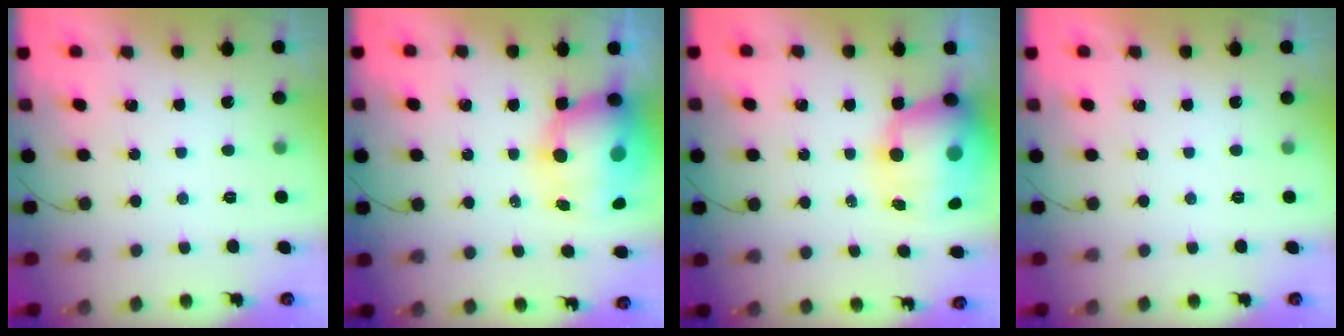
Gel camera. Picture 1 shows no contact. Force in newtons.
{"total": 13.3, "press": 13.0, "slide": 2.7}
{"total": 15.3, "press": 14.9, "slide": 3.7}
{"total": 0.0}